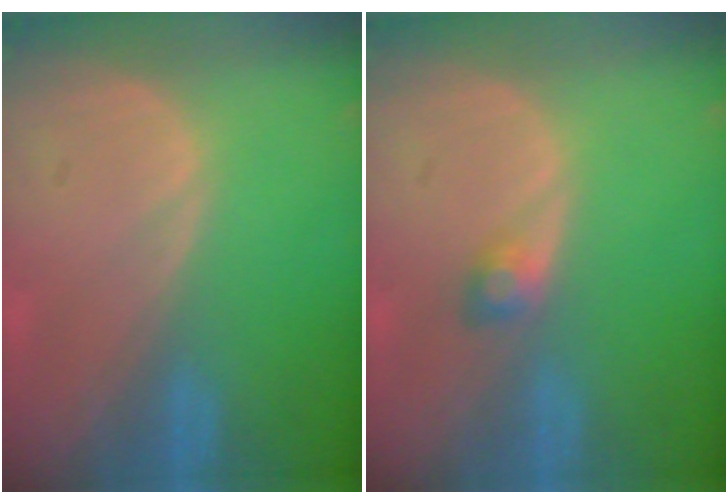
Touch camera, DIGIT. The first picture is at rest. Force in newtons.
{"total": 1.9, "press": 1.8, "slide": 0.2}